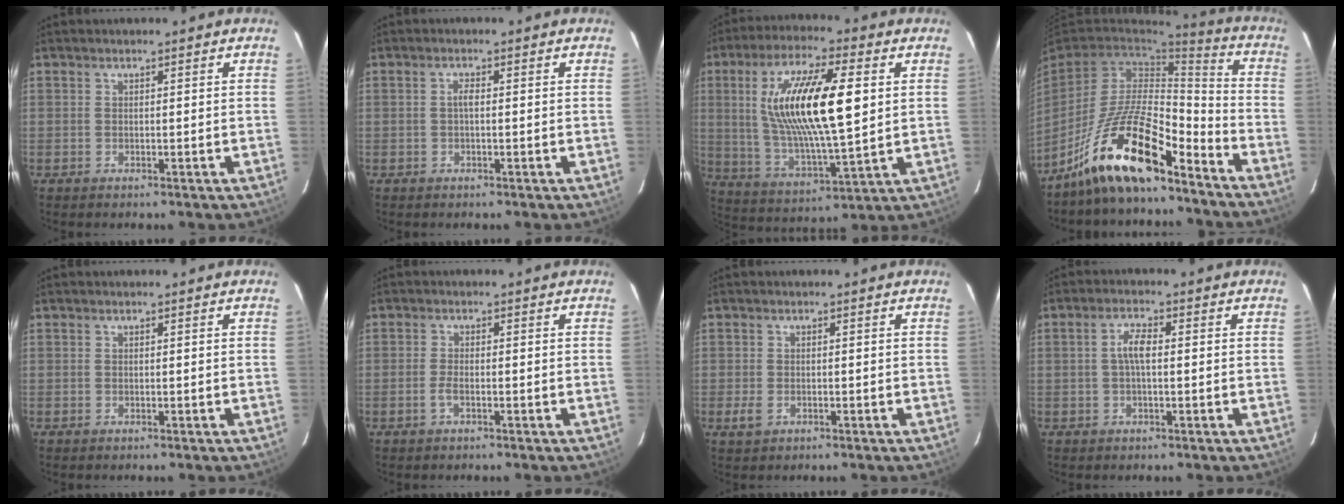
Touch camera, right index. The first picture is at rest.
{"total": 1.3, "force": [-0.1, 0.6, 1.2], "torque": [-0.023, 0.002, -0.003]}
{"total": 20.1, "force": [4.2, 5.5, 18.9], "torque": [-0.355, 0.004, 0.086]}
{"total": 16.2, "force": [-12.2, 4.0, 9.9], "torque": [-0.195, 0.000, -0.223]}
{"total": 0.0}
{"total": 2.0, "force": [-0.9, 0.6, 1.7], "torque": [-0.038, 0.000, -0.020]}
{"total": 2.3, "force": [-0.9, 1.7, 1.2], "torque": [-0.024, -0.005, -0.016]}
{"total": 3.4, "force": [0.0, 1.2, 3.2], "torque": [-0.064, 0.005, 0.002]}